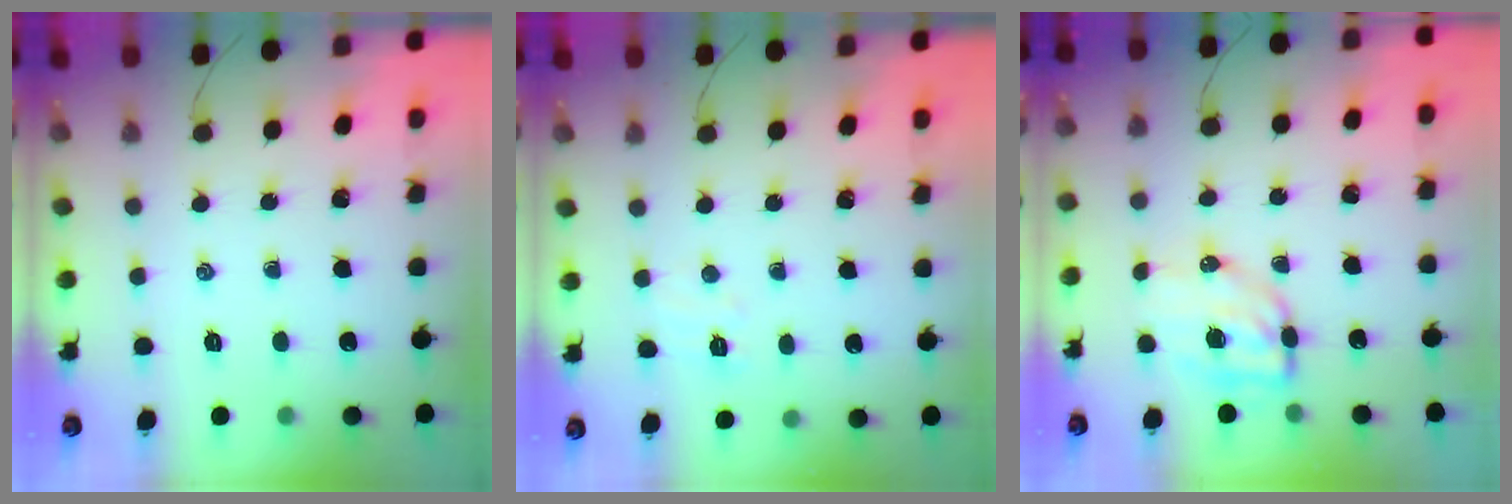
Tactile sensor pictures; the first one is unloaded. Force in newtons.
{"total": 4.5, "press": 4.3, "slide": 1.2}
{"total": 7.8, "press": 7.6, "slide": 1.5}